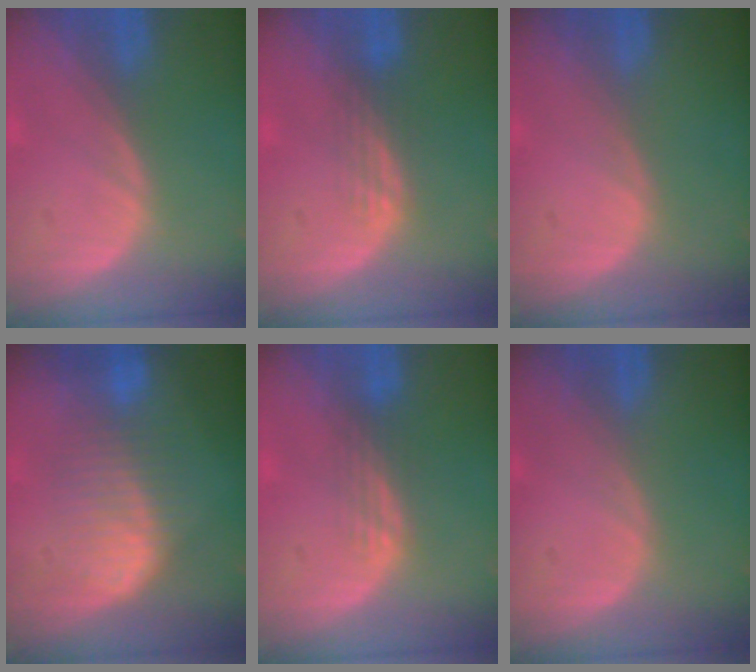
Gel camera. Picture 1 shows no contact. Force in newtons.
{"total": 2.9, "press": 2.5, "slide": 1.5}
{"total": 0.0}
{"total": 6.9, "press": 6.8, "slide": 1.1}
{"total": 2.9, "press": 2.5, "slide": 1.5}
{"total": 0.0}